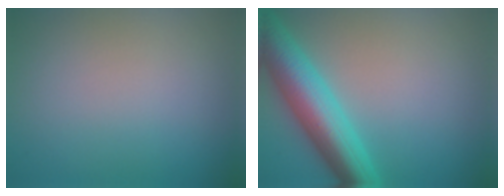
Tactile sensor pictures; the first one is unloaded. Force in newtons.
{"total": 7.7, "press": 7.7, "slide": 0.2}